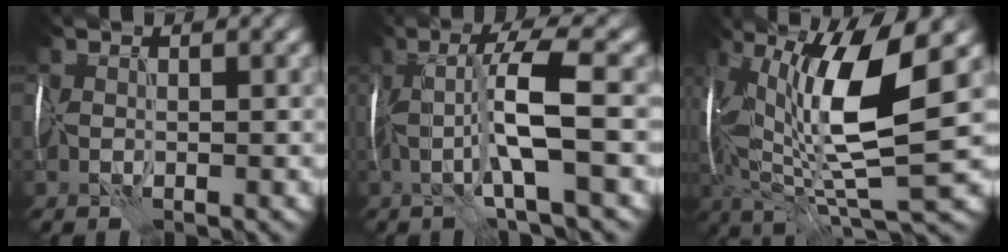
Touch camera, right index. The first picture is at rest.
{"total": 6.0, "force": [-0.3, 0.4, 6.0], "torque": [-0.116, 0.011, -0.008]}
{"total": 12.7, "force": [2.3, 3.2, 12.1], "torque": [-0.238, 0.000, 0.045]}